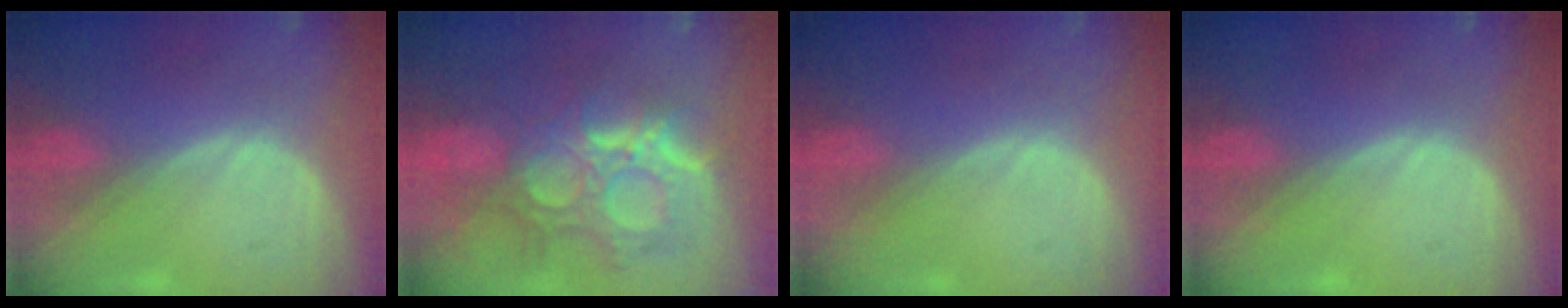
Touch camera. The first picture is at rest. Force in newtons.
{"total": 12.1, "press": 10.8, "slide": 5.5}
{"total": 0.0}
{"total": 0.0}